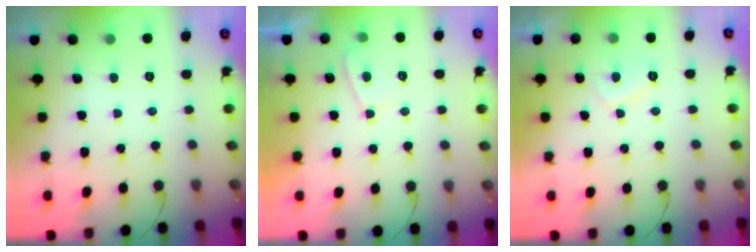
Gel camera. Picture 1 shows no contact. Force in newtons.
{"total": 2.7, "press": 2.6, "slide": 0.8}
{"total": 2.5, "press": 2.4, "slide": 0.8}